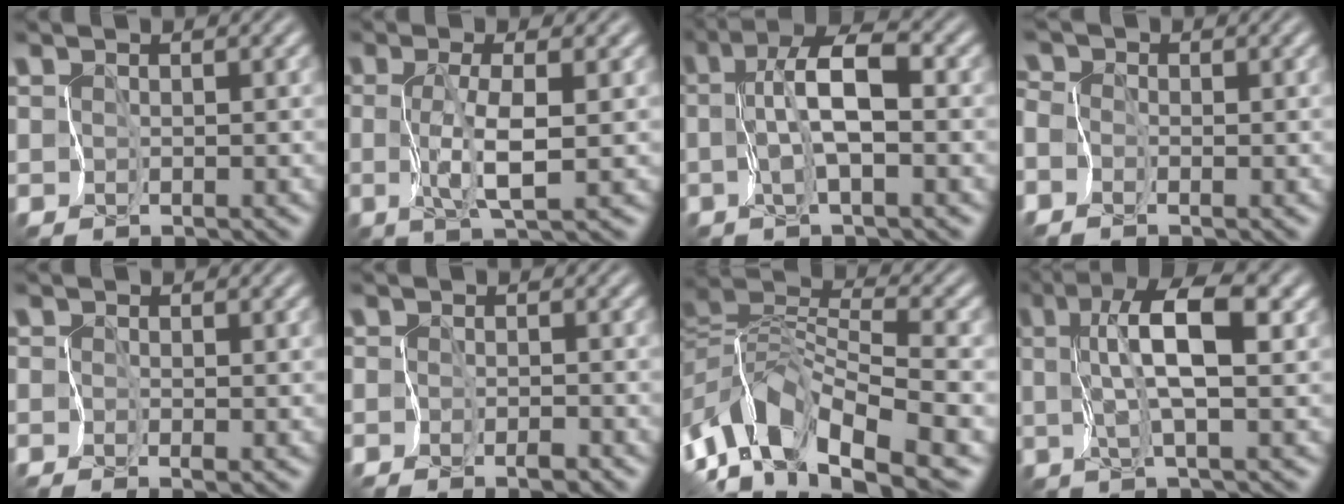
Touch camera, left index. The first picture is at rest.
{"total": 3.1, "force": [-0.1, 0.0, 3.1], "torque": [-0.069, -0.005, 0.001]}
{"total": 4.2, "force": [-0.1, 0.9, 4.2], "torque": [-0.085, 0.007, -0.008]}
{"total": 2.0, "force": [-1.1, 1.4, 1.0], "torque": [-0.017, 0.003, -0.031]}
{"total": 0.7, "force": [-0.6, -0.1, 0.4], "torque": [-0.010, -0.006, -0.015]}
{"total": 1.4, "force": [-1.3, 0.2, 0.5], "torque": [-0.009, -0.004, -0.027]}
{"total": 8.8, "force": [-3.7, 3.5, 7.1], "torque": [-0.124, 0.009, -0.079]}
{"total": 5.7, "force": [1.3, 1.0, 5.5], "torque": [-0.099, 0.009, 0.017]}